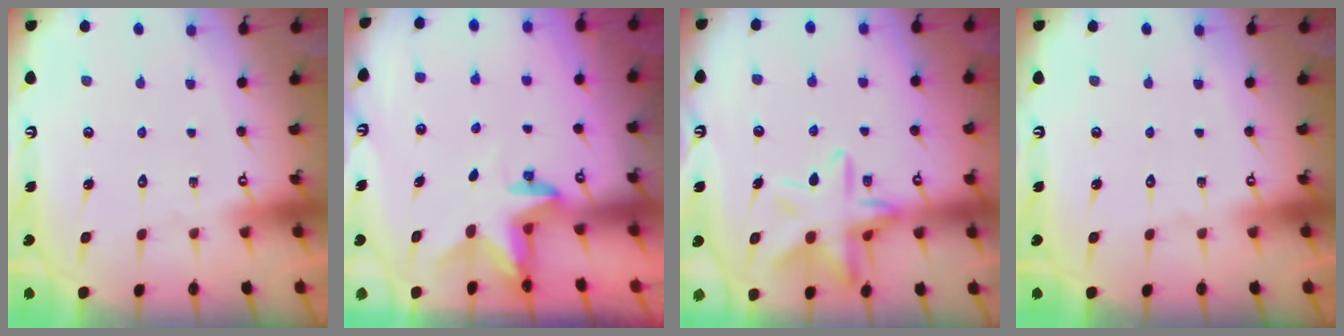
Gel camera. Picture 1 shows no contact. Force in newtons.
{"total": 2.6, "press": 2.5, "slide": 0.4}
{"total": 13.4, "press": 13.3, "slide": 1.4}
{"total": 0.0}